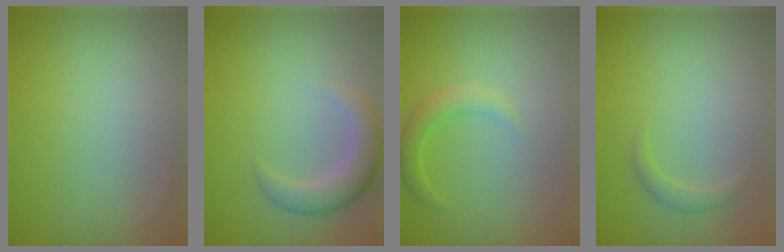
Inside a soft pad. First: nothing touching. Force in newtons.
{"total": 3.9, "press": 3.9, "slide": 0.1}
{"total": 2.2, "press": 2.1, "slide": 0.2}
{"total": 1.2, "press": 1.2, "slide": 0.0}